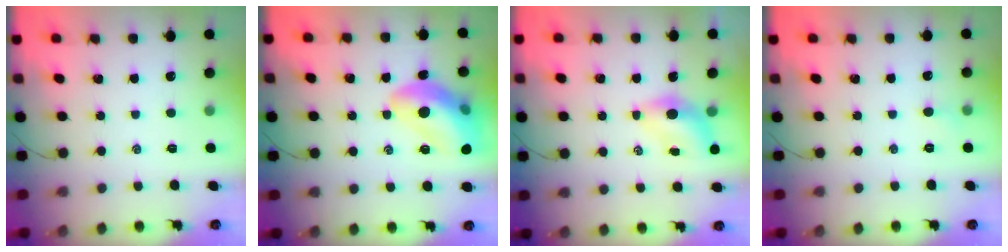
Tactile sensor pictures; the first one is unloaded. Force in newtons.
{"total": 17.7, "press": 17.5, "slide": 2.7}
{"total": 5.1, "press": 4.9, "slide": 1.4}
{"total": 2.8, "press": 2.6, "slide": 1.0}